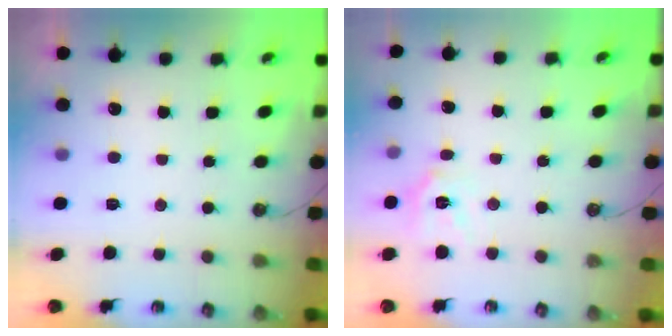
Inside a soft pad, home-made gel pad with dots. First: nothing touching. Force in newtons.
{"total": 11.0, "press": 10.9, "slide": 1.3}